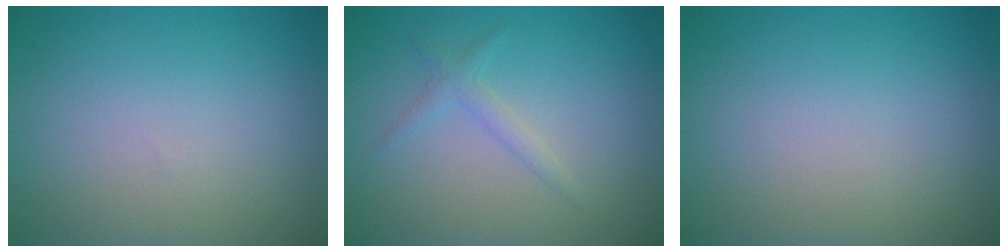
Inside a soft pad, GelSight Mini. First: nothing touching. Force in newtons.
{"total": 1.3, "press": 1.3, "slide": 0.0}
{"total": 0.0}